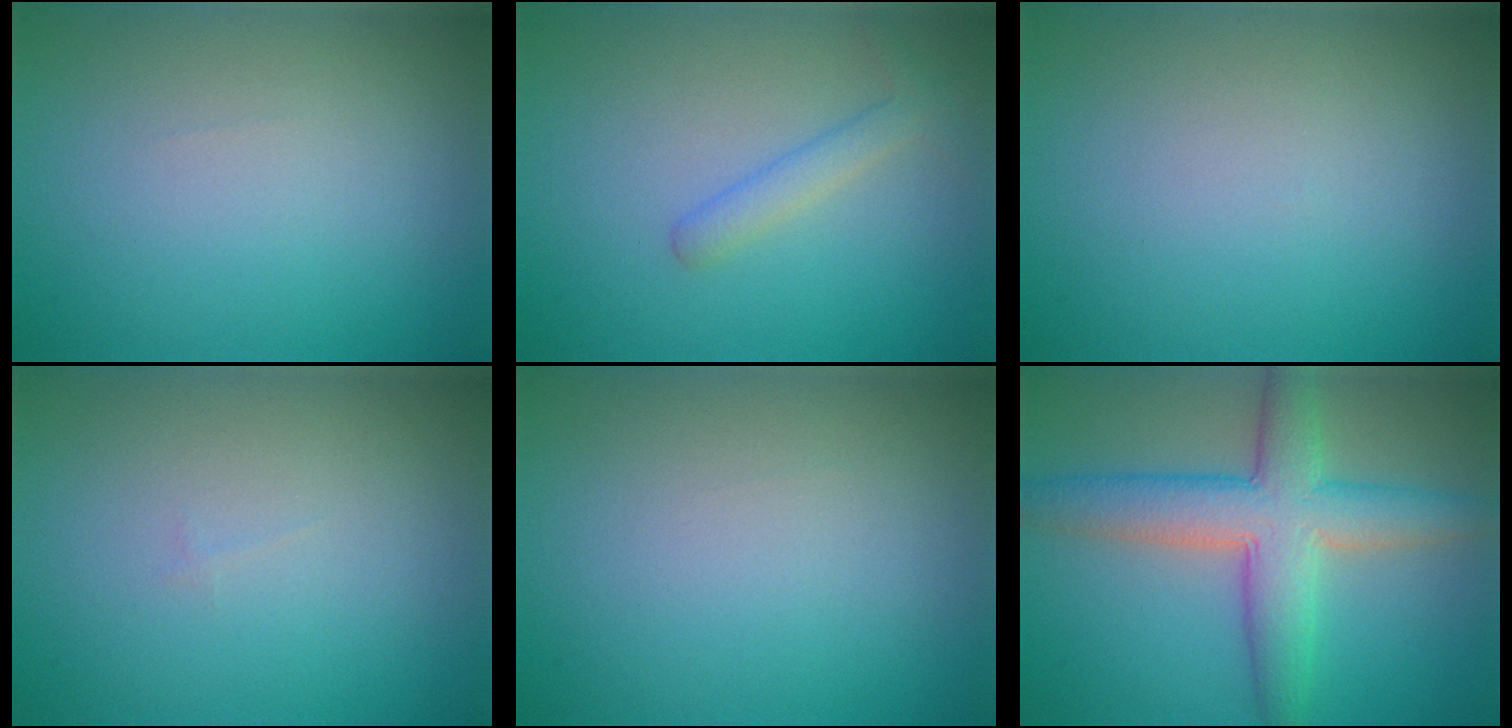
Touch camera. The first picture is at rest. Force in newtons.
{"total": 1.9, "press": 1.9, "slide": 0.0}
{"total": 0.0}
{"total": 0.0}
{"total": 0.0}
{"total": 6.9, "press": 6.9, "slide": 0.2}